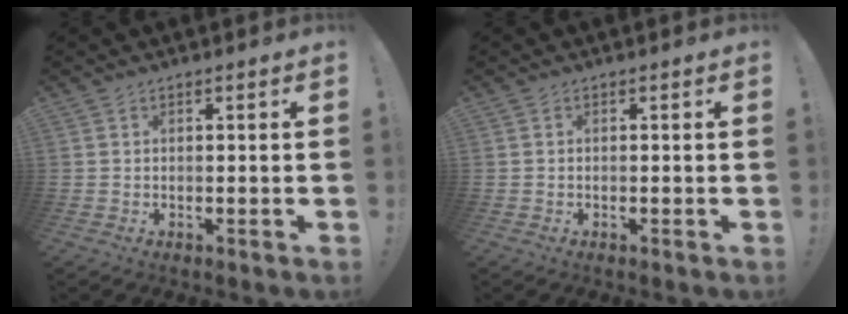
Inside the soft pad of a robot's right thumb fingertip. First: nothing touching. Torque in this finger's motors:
{"motor_torque": [-0.11, 0.22, -0.34, 0.28, -0.01]}